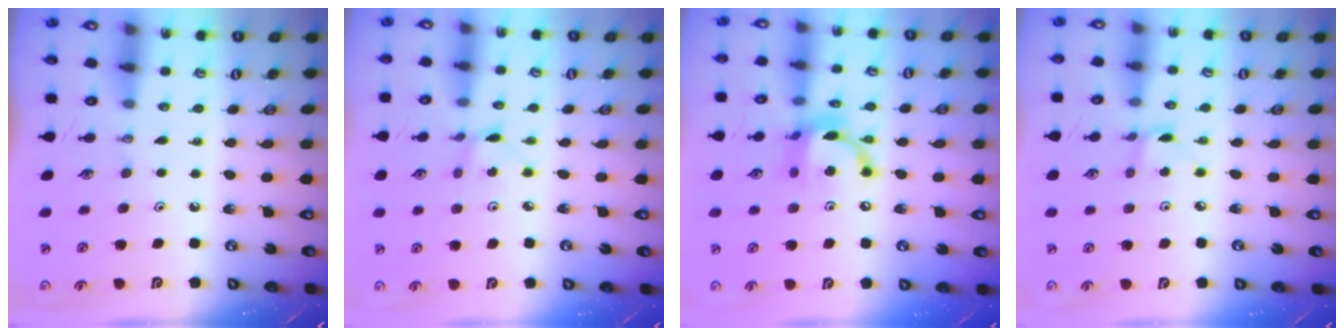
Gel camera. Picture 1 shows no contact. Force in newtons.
{"total": 2.1, "press": 2.0, "slide": 0.3}
{"total": 13.0, "press": 13.0, "slide": 1.0}
{"total": 2.8, "press": 2.8, "slide": 0.3}